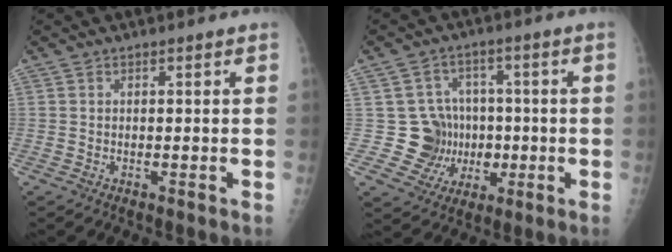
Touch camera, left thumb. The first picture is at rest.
{"total": 9.3, "force": [-0.6, 9.1, 1.9], "torque": [0.032, 0.023, 0.000]}